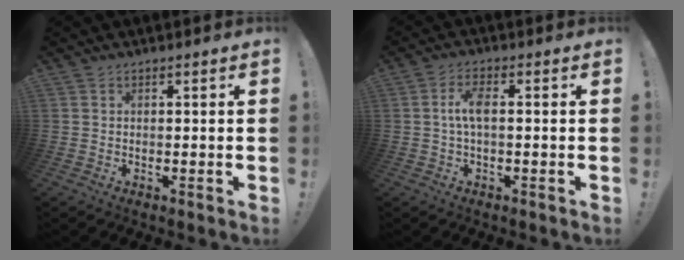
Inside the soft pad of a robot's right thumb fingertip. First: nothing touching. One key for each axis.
{"total": 5.4, "fx": 0.0, "fy": 2.0, "fz": 5.0, "tx": -0.105, "ty": 0.012, "tz": -0.001}